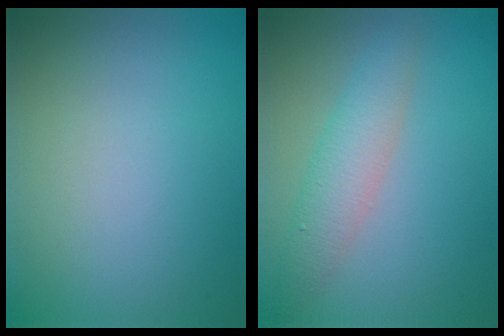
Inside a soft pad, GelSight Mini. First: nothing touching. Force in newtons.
{"total": 3.2, "press": 3.2, "slide": 0.1}